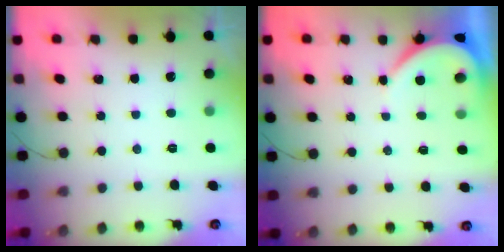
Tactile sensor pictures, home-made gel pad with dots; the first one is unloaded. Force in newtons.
{"total": 3.9, "press": 3.9, "slide": 0.5}